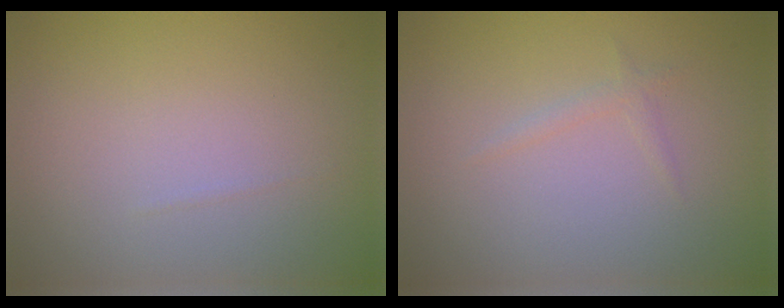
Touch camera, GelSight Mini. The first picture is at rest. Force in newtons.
{"total": 0.7, "press": 0.7, "slide": 0.1}